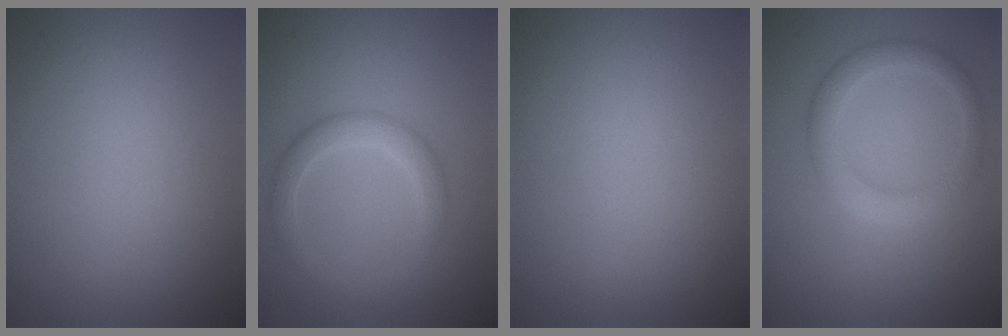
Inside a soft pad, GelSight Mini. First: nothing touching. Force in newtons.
{"total": 2.8, "press": 2.8, "slide": 0.2}
{"total": 0.0}
{"total": 3.0, "press": 3.0, "slide": 0.1}